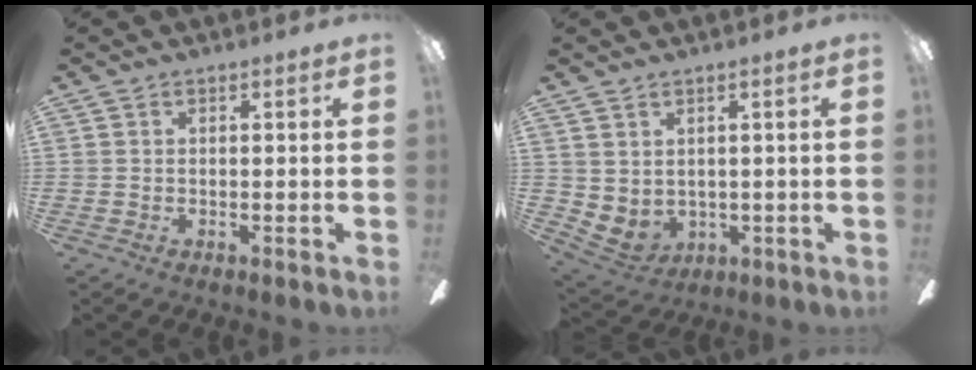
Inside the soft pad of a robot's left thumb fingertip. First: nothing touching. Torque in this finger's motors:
{"motor_torque": [0.64, 0.65, 0.06, 0.12, 0.04]}